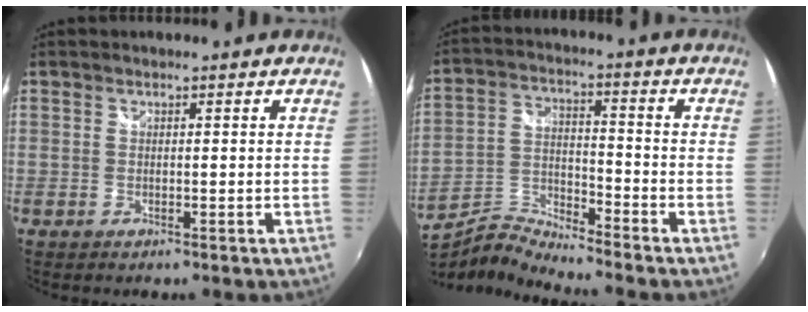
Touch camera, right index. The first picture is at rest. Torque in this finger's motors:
{"motor_torque": [0.02, -0.02, -0.42, -0.12]}